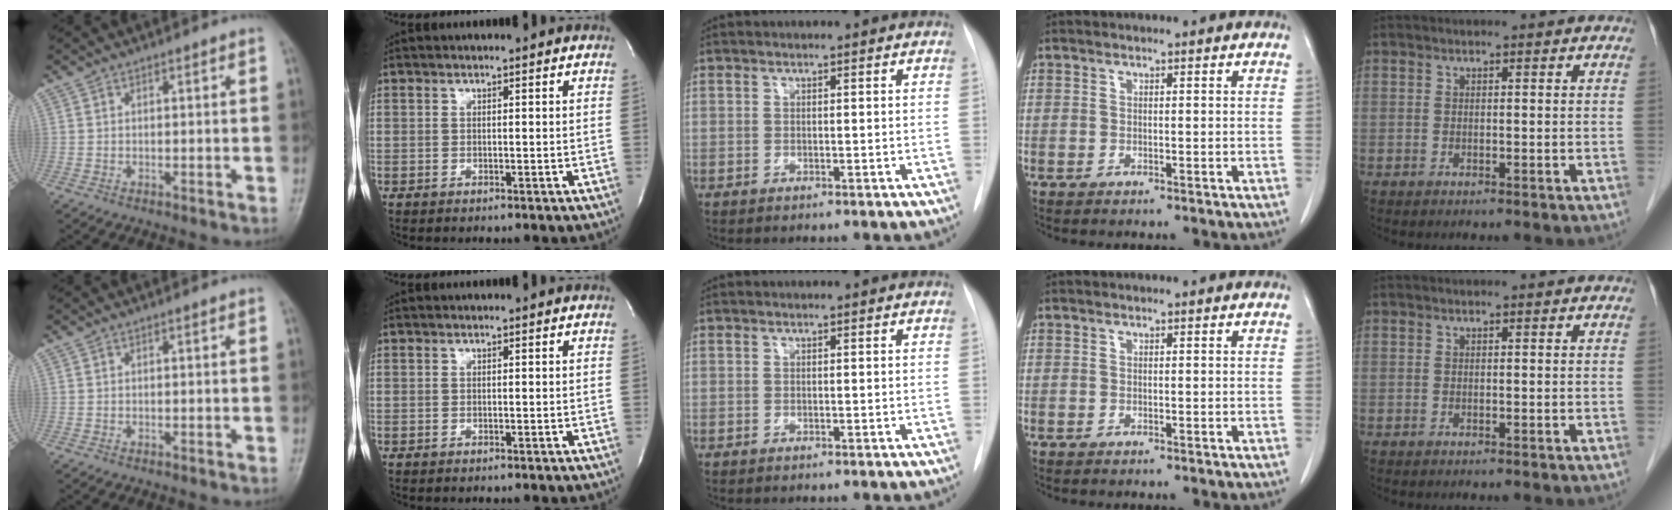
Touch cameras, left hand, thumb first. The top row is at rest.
{}